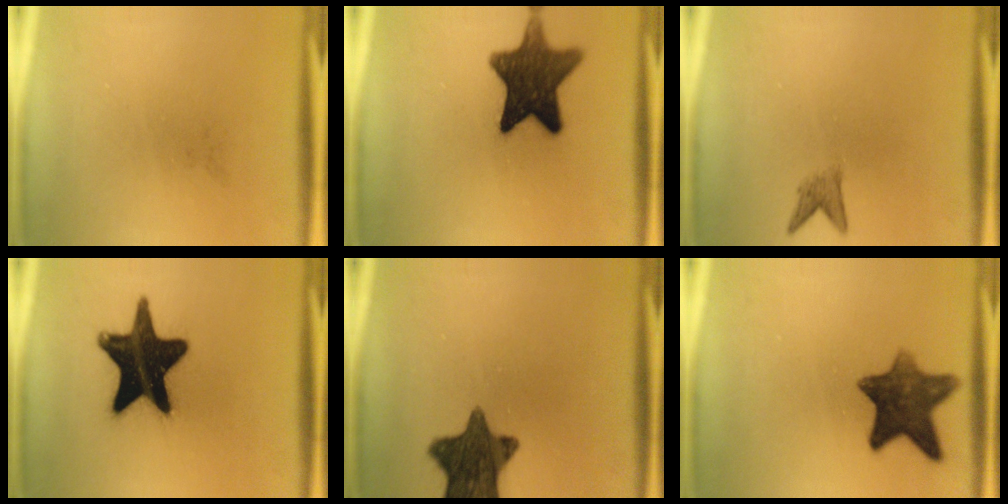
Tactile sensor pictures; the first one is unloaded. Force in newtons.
{"total": 13.3}
{"total": 1.8}
{"total": 18.5}
{"total": 12.6}
{"total": 10.2}